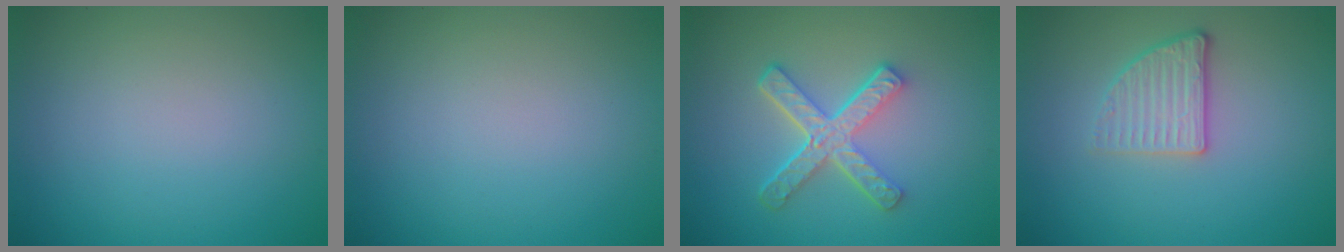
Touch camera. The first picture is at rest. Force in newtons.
{"total": 0.0}
{"total": 5.0, "press": 3.6, "slide": 3.5}
{"total": 2.6, "press": 2.4, "slide": 1.2}